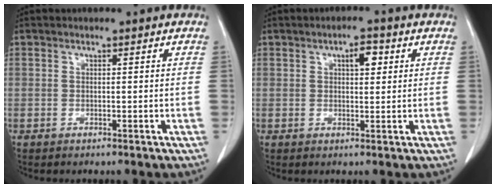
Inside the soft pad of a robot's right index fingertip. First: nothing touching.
{"total": 3.2, "force": [1.2, 1.2, 2.7], "torque": [-0.042, 0.004, 0.017]}